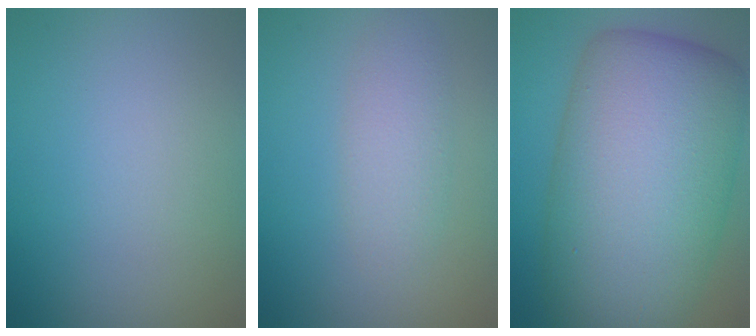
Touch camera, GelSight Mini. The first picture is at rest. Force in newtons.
{"total": 2.6, "press": 2.6, "slide": 0.1}
{"total": 15.7, "press": 15.7, "slide": 0.2}